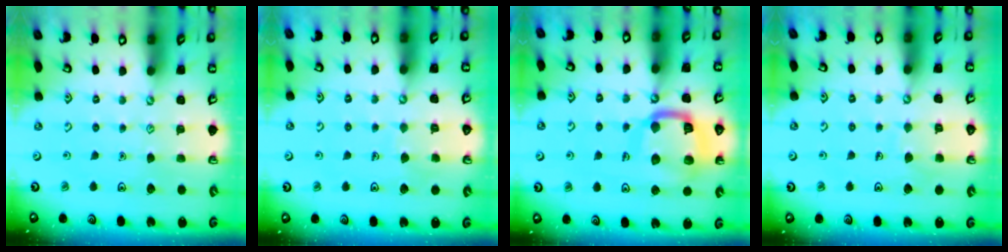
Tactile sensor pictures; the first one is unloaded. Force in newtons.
{"total": 3.1, "press": 3.0, "slide": 0.3}
{"total": 15.9, "press": 15.8, "slide": 1.7}
{"total": 4.8, "press": 4.8, "slide": 0.4}